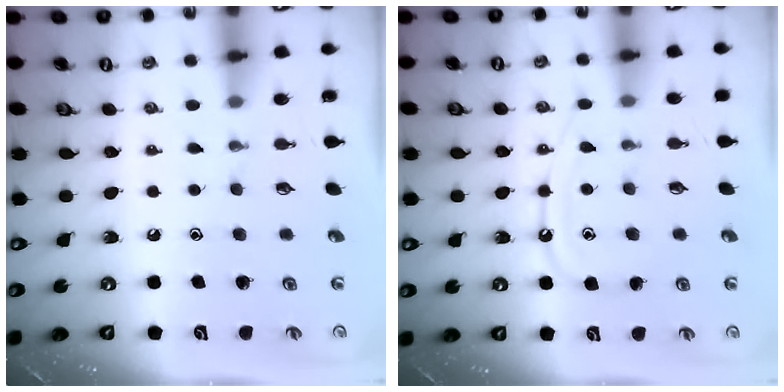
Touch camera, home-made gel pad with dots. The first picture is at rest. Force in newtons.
{"total": 10.5, "press": 10.5, "slide": 1.0}